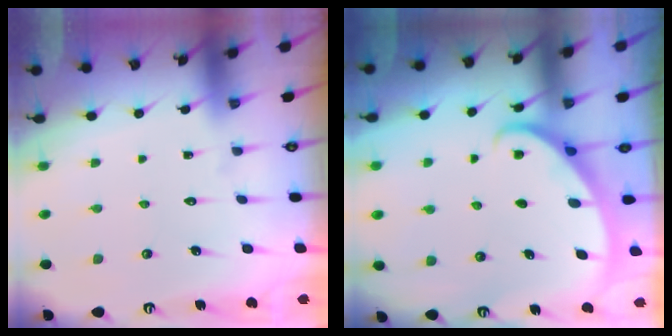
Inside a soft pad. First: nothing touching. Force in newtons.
{"total": 2.9, "press": 2.9, "slide": 0.1}